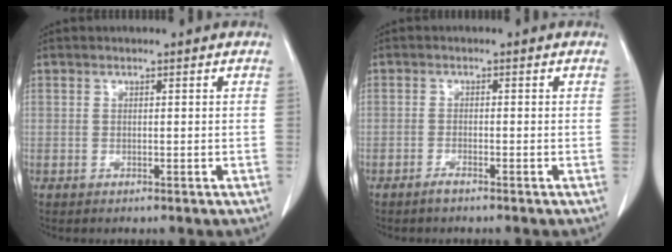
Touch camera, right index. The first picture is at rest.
{"total": 1.1, "force": [-1.0, 0.1, 0.6], "torque": [-0.013, 0.000, -0.017]}